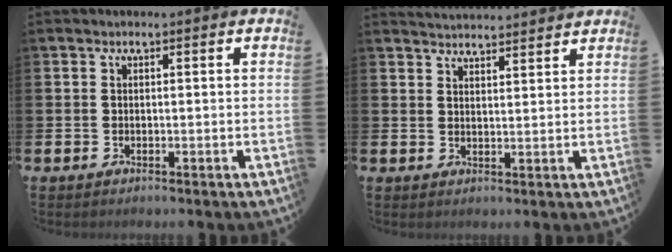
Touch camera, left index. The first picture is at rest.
{"total": 3.6, "force": [3.6, 0.1, -0.2], "torque": [-0.004, -0.018, 0.066]}